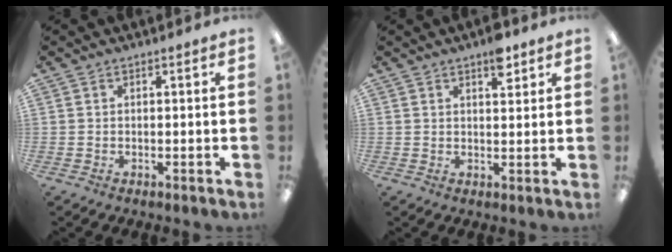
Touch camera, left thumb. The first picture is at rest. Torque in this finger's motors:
{"motor_torque": [0.60, 0.29, 0.32, -0.32, 0.00]}